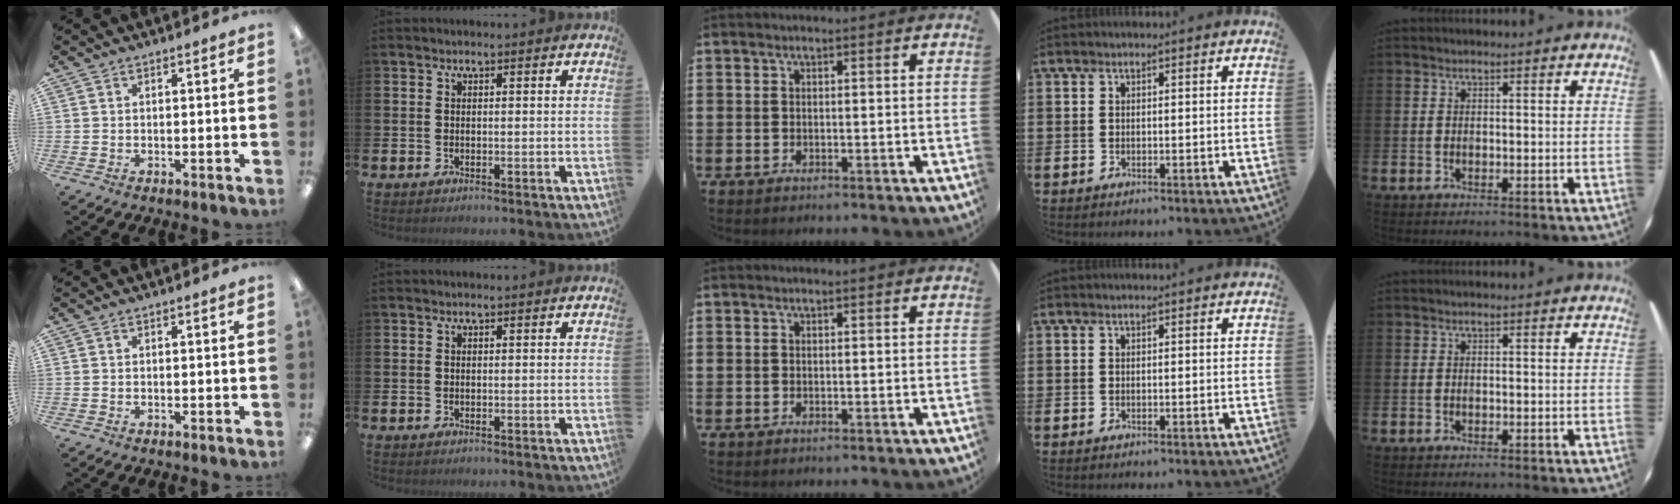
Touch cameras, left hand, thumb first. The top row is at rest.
{}